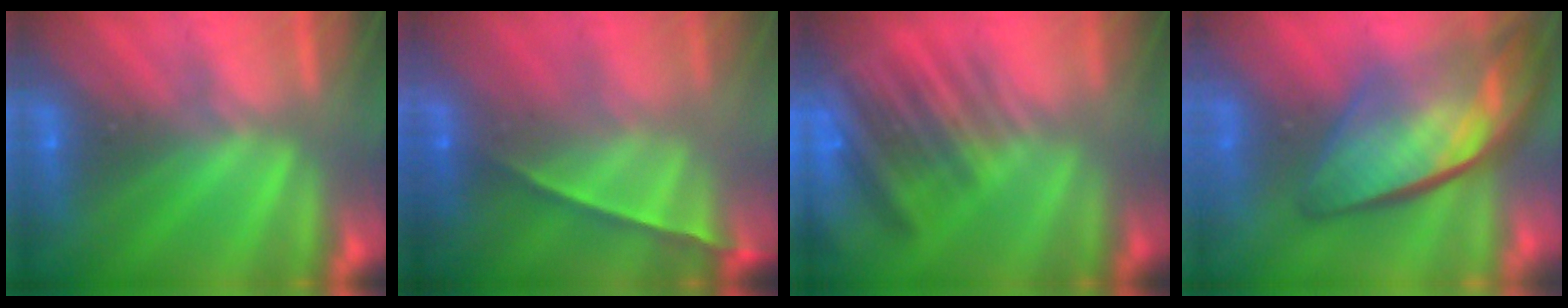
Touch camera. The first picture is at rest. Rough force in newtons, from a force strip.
{"total": 1.4}
{"total": 7.2}
{"total": 7.6}